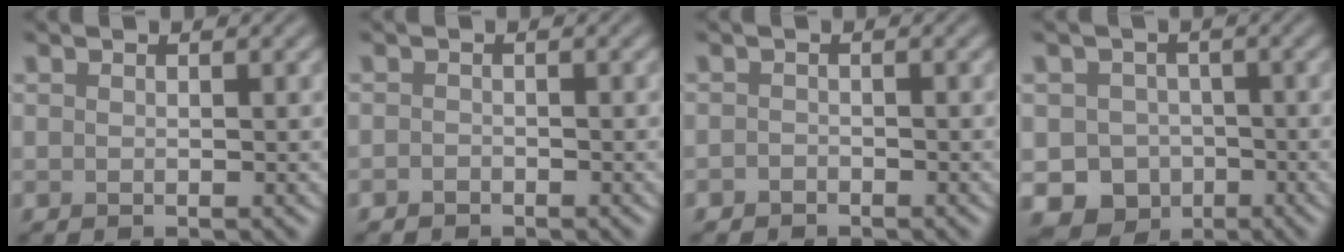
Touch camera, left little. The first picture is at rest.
{"total": 0.7, "force": [-0.6, 0.4, 0.1], "torque": [0.000, -0.003, -0.011]}
{"total": 0.8, "force": [-0.7, 0.5, 0.1], "torque": [0.001, -0.001, -0.014]}
{"total": 9.0, "force": [-4.1, 7.7, 2.1], "torque": [-0.013, -0.037, -0.081]}